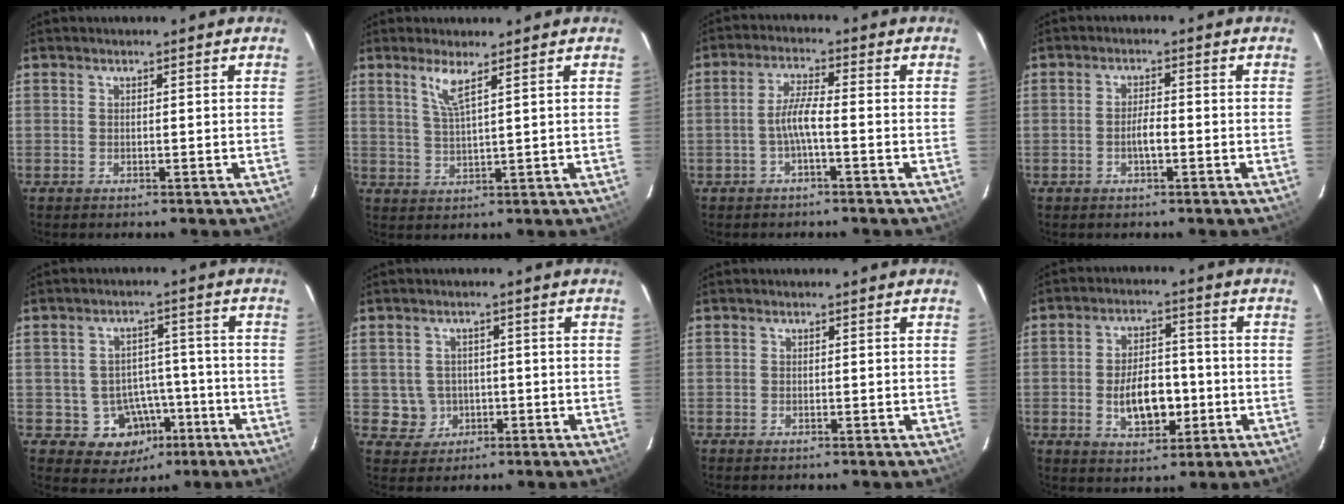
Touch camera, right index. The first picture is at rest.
{"total": 3.9, "force": [2.4, -0.1, 3.1], "torque": [-0.066, -0.006, 0.048]}
{"total": 4.1, "force": [-1.5, 0.3, 3.8], "torque": [-0.081, 0.008, -0.030]}
{"total": 2.6, "force": [-1.0, 0.7, 2.3], "torque": [-0.045, 0.002, -0.017]}
{"total": 8.7, "force": [-3.7, 7.5, 2.5], "torque": [-0.049, 0.033, -0.026]}
{"total": 4.5, "force": [-0.6, 4.4, 0.4], "torque": [-0.018, 0.015, 0.001]}
{"total": 0.0}
{"total": 9.6, "force": [-2.2, 5.5, 7.5], "torque": [-0.141, 0.011, -0.022]}